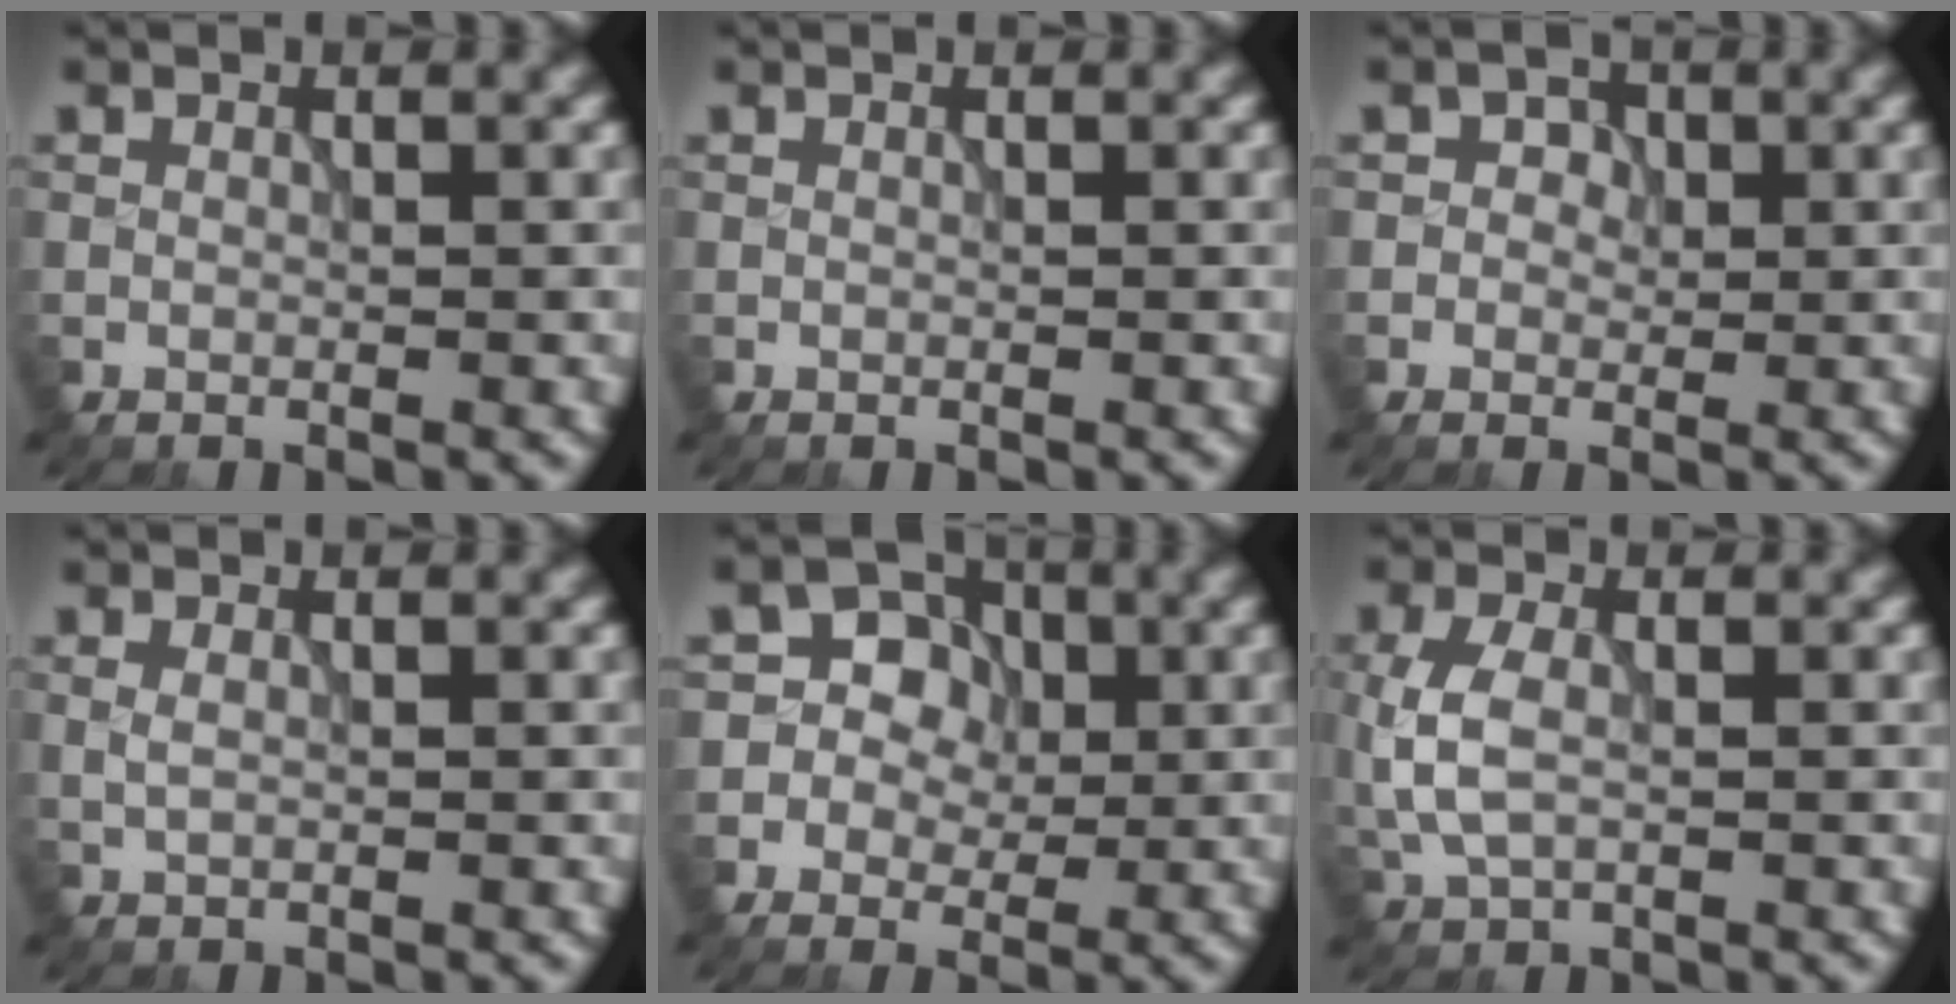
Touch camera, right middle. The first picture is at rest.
{"total": 0.0}
{"total": 1.9, "force": [0.3, 1.6, 0.8], "torque": [-0.001, 0.002, -0.005]}
{"total": 0.8, "force": [0.2, 0.4, 0.7], "torque": [-0.018, 0.000, 0.004]}
{"total": 5.0, "force": [0.4, 4.5, 2.1], "torque": [-0.018, 0.016, -0.016]}
{"total": 3.9, "force": [-0.1, 2.4, 3.0], "torque": [-0.084, -0.001, -0.001]}